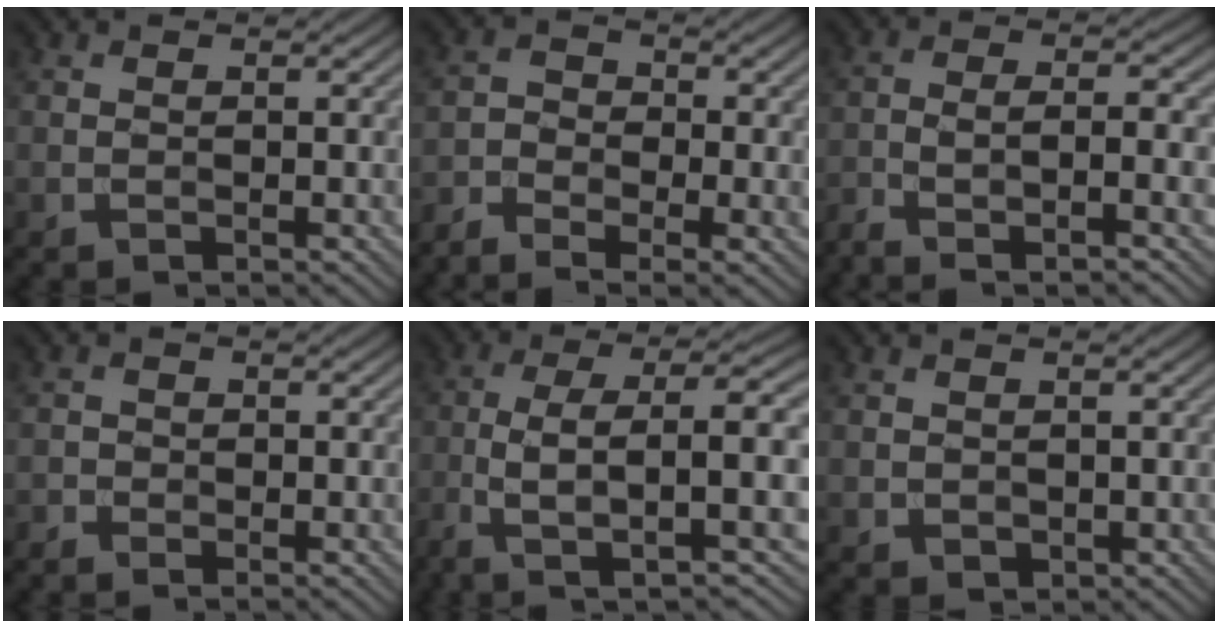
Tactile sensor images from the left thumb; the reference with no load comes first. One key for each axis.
{"total": 5.8, "fx": -3.9, "fy": 2.7, "fz": 3.4, "tx": -0.077, "ty": -0.015, "tz": -0.071}
{"total": 6.5, "fx": -3.5, "fy": 1.5, "fz": 5.2, "tx": -0.089, "ty": -0.004, "tz": -0.066}
{"total": 1.5, "fx": -0.9, "fy": 1.1, "fz": 0.6, "tx": -0.010, "ty": -0.002, "tz": -0.019}
{"total": 11.2, "fx": -2.4, "fy": 2.7, "fz": 10.6, "tx": -0.175, "ty": 0.015, "tz": -0.041}
{"total": 1.2, "fx": 0.2, "fy": 1.1, "fz": 0.4, "tx": -0.016, "ty": -0.008, "tz": 0.009}